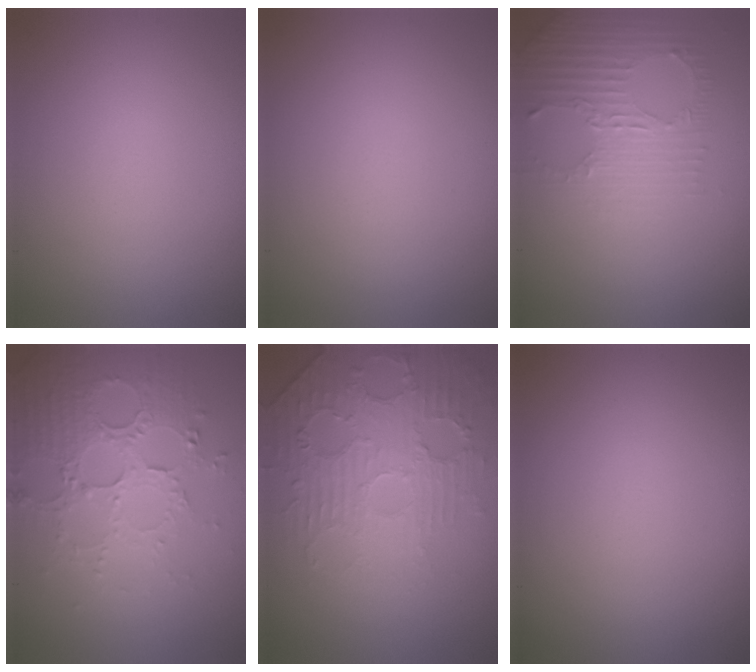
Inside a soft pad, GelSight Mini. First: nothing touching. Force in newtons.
{"total": 0.0}
{"total": 2.9, "press": 2.3, "slide": 1.8}
{"total": 5.3, "press": 3.8, "slide": 3.7}
{"total": 4.9, "press": 3.7, "slide": 3.2}
{"total": 0.0}